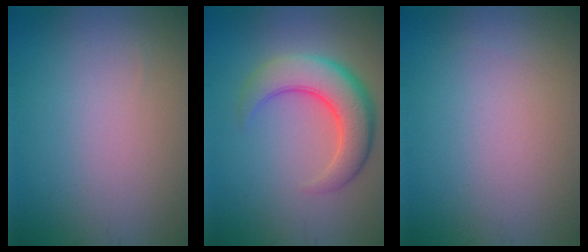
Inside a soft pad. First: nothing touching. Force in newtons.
{"total": 6.4, "press": 6.4, "slide": 0.3}
{"total": 0.0}